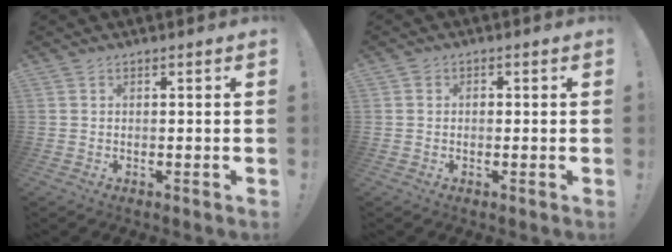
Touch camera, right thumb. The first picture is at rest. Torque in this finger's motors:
{"motor_torque": [-0.25, 0.00, 0.11, 0.04, -0.05]}